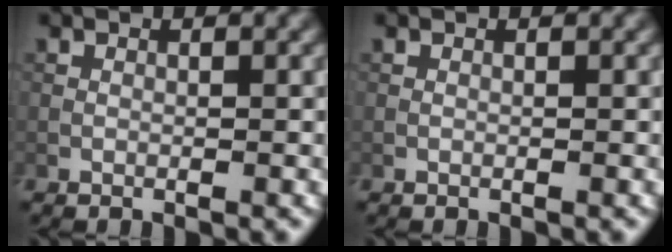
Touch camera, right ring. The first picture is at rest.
{"total": 0.0}